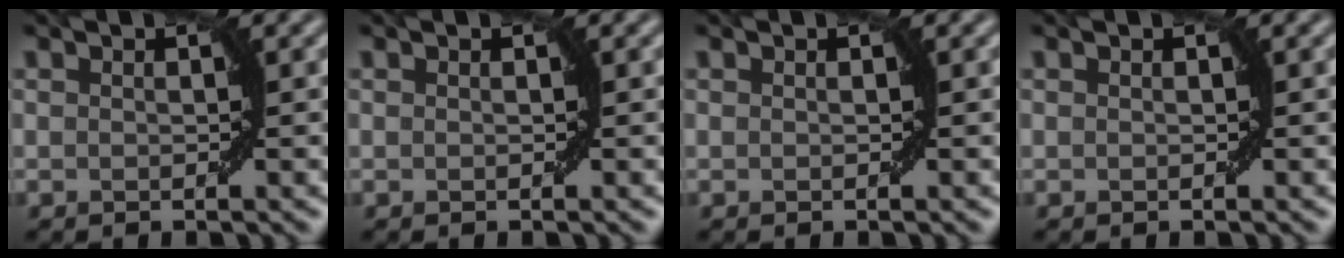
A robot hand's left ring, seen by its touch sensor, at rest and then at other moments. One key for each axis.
{"total": 0.0}
{"total": 0.0}
{"total": 0.0}